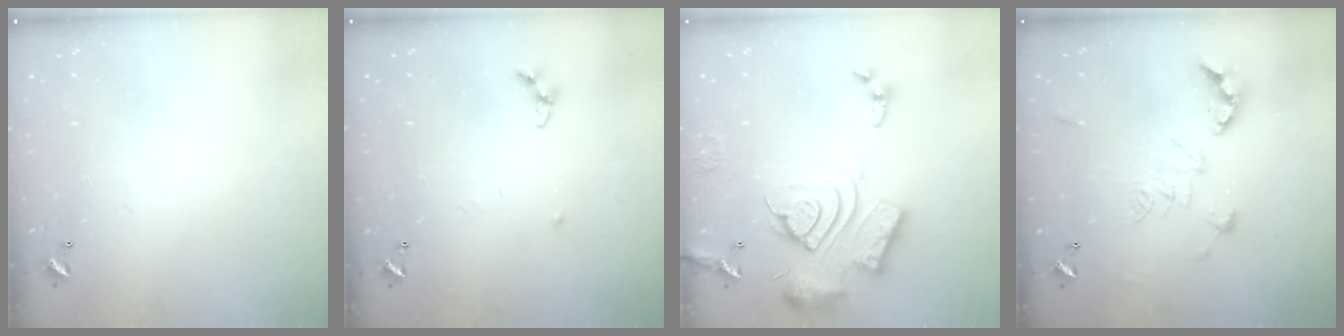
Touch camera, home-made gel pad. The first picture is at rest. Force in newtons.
{"total": 5.3, "press": 5.2, "slide": 0.7}
{"total": 19.5, "press": 19.4, "slide": 2.0}
{"total": 2.5, "press": 2.0, "slide": 1.5}